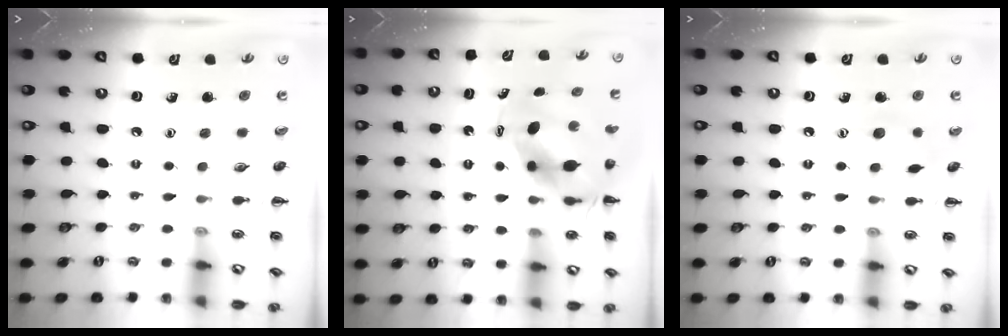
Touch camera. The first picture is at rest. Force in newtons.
{"total": 7.9, "press": 7.7, "slide": 1.7}
{"total": 6.2, "press": 6.1, "slide": 0.9}